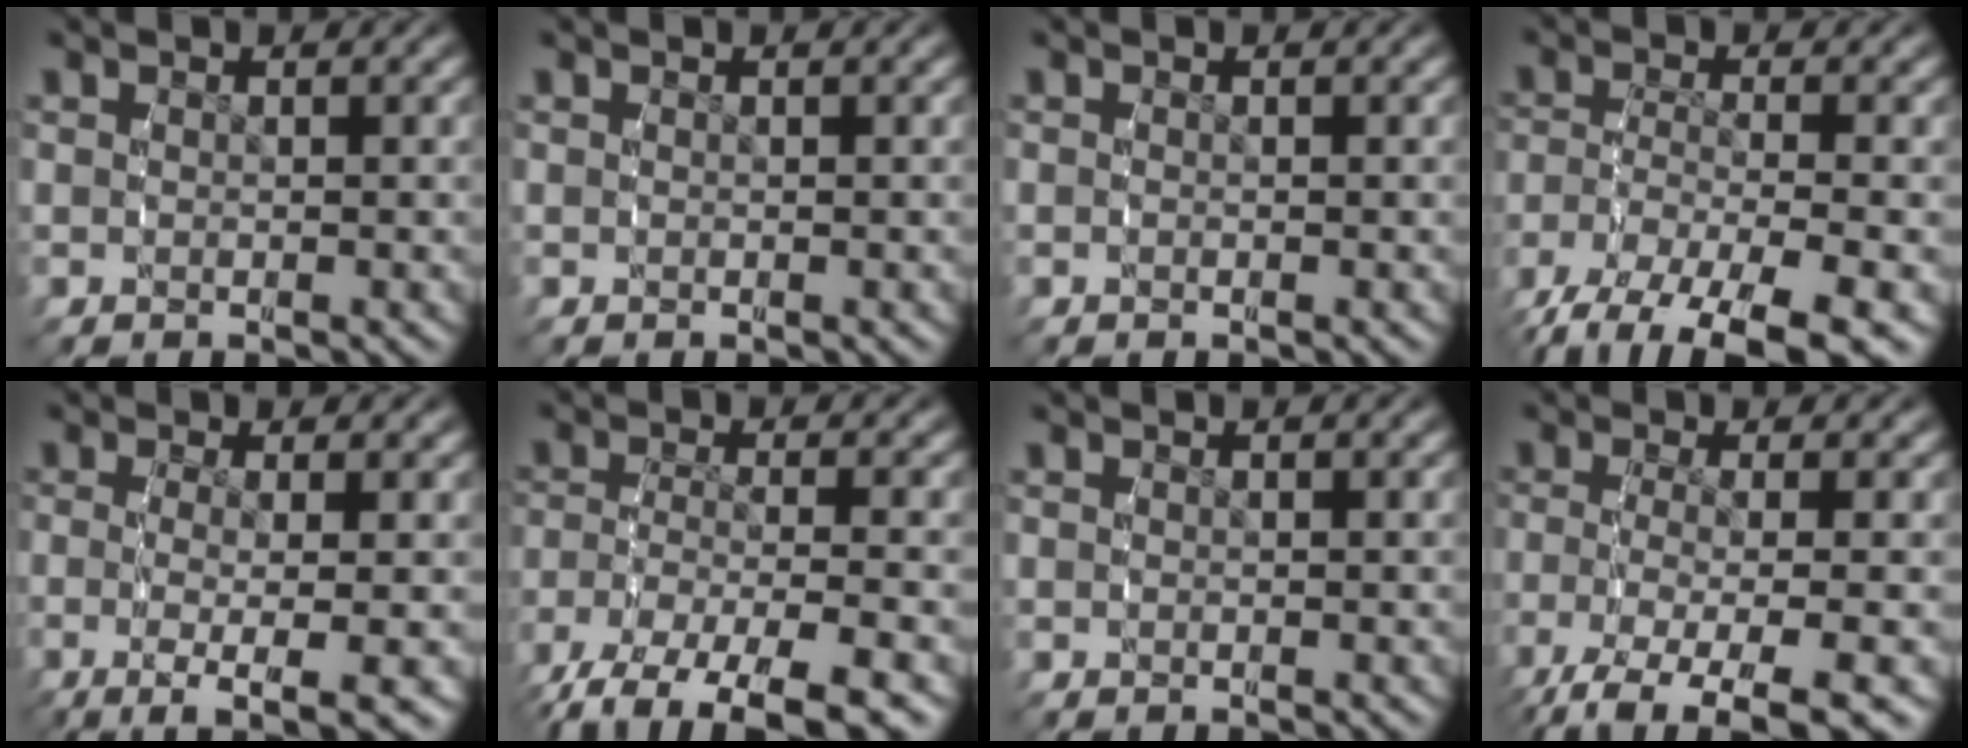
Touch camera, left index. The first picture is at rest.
{"total": 0.0}
{"total": 0.0}
{"total": 8.6, "force": [-5.1, 4.0, 5.7], "torque": [-0.111, -0.040, -0.055]}
{"total": 6.7, "force": [-3.5, 1.6, 5.5], "torque": [-0.098, -0.036, -0.036]}
{"total": 9.6, "force": [-7.0, 3.8, 5.5], "torque": [-0.101, -0.042, -0.081]}
{"total": 1.1, "force": [-0.2, -1.0, -0.4], "torque": [0.013, -0.009, 0.005]}
{"total": 9.7, "force": [-7.6, 3.1, 5.1], "torque": [-0.106, -0.057, -0.090]}